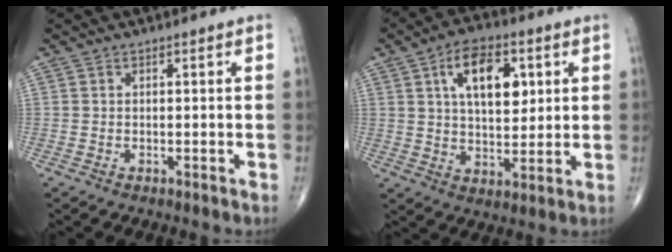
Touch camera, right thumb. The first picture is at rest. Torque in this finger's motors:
{"motor_torque": [0.36, 2.64, 1.39, 0.37, 0.09]}